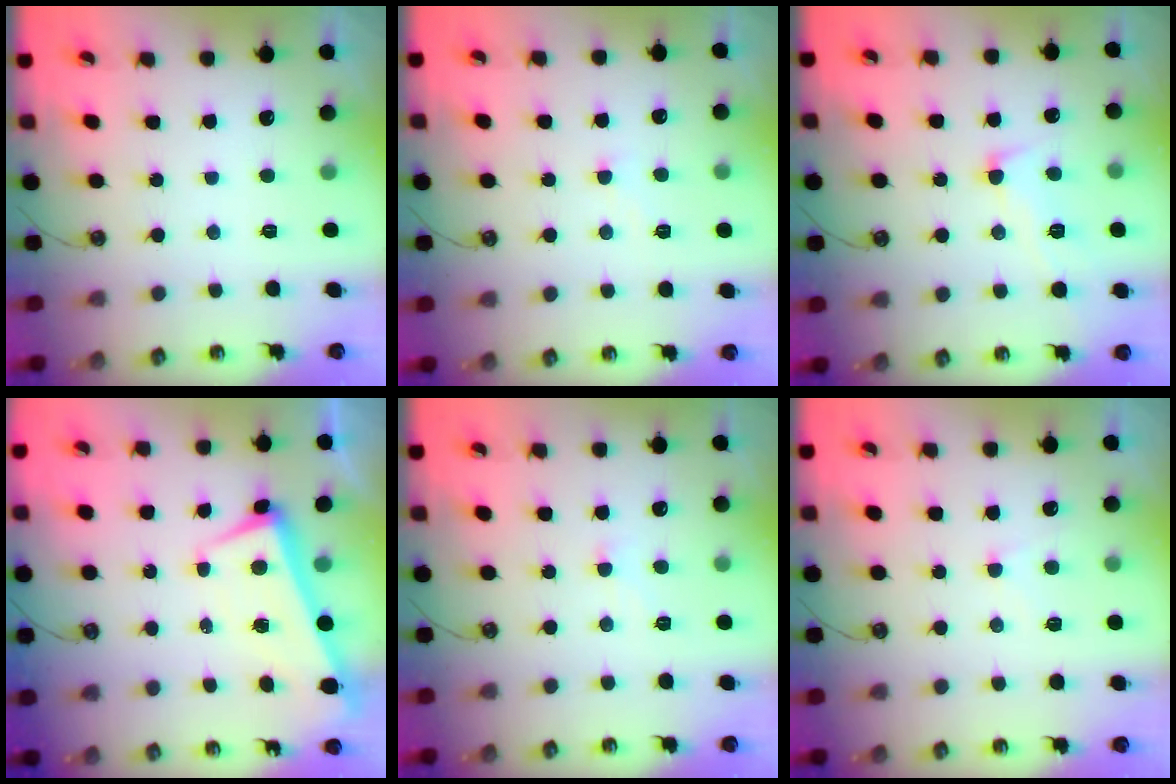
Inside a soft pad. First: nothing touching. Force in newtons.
{"total": 2.0, "press": 2.0, "slide": 0.4}
{"total": 1.6, "press": 1.5, "slide": 0.7}
{"total": 2.0, "press": 1.9, "slide": 0.7}
{"total": 1.1, "press": 0.9, "slide": 0.6}
{"total": 1.2, "press": 1.1, "slide": 0.6}